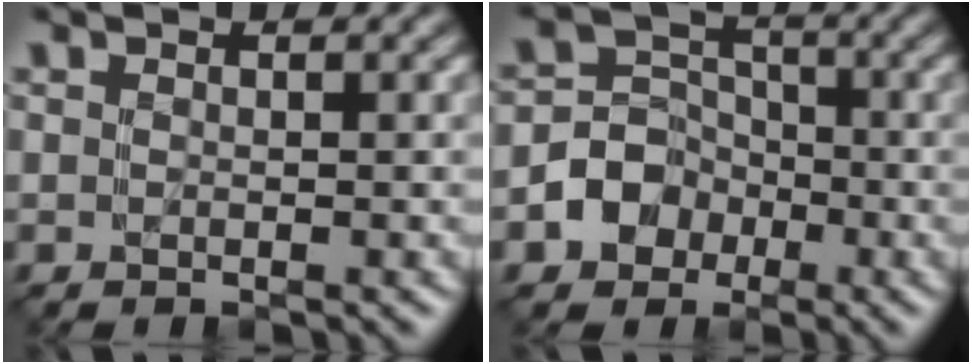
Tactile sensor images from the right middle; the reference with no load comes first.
{"total": 3.6, "force": [-1.7, 3.1, 0.5], "torque": [0.006, 0.004, -0.036]}